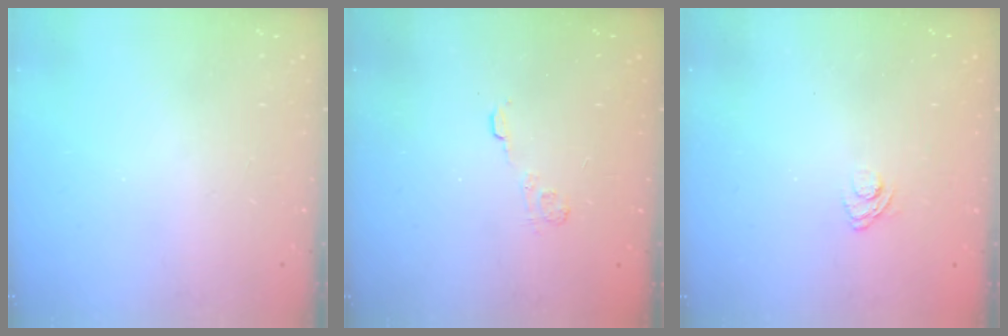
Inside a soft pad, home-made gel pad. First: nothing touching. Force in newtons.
{"total": 3.2, "press": 2.8, "slide": 1.5}
{"total": 3.0, "press": 2.6, "slide": 1.4}